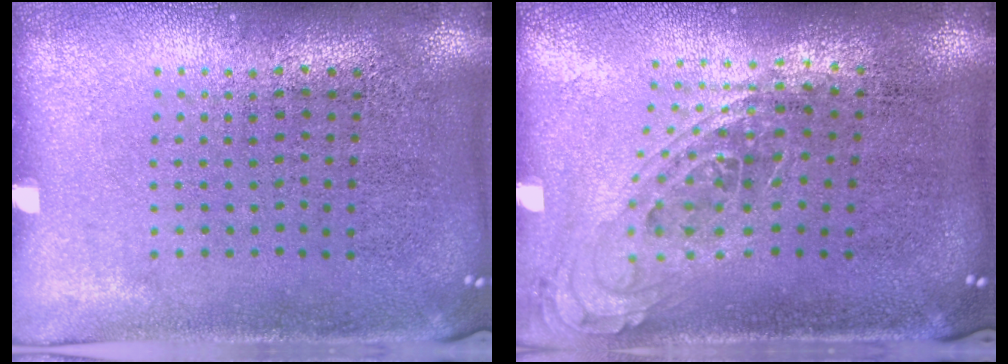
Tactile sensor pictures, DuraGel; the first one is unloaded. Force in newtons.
{"total": 0.7, "press": 0.7, "slide": 0.2}